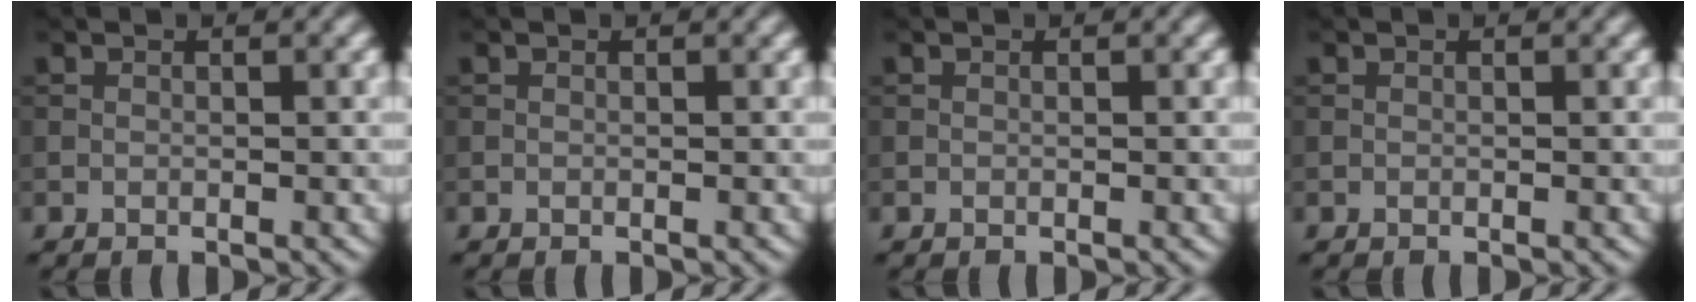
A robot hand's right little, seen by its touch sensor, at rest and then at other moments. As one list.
[{"total": 0.0}, {"total": 0.0}, {"total": 0.0}]